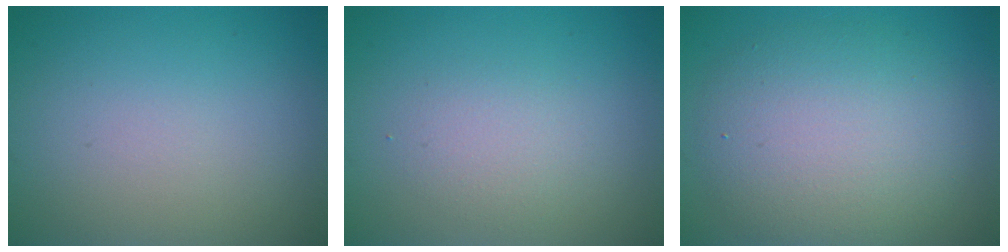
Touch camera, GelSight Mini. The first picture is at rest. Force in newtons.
{"total": 1.8, "press": 1.8, "slide": 0.1}
{"total": 6.9, "press": 6.9, "slide": 0.6}